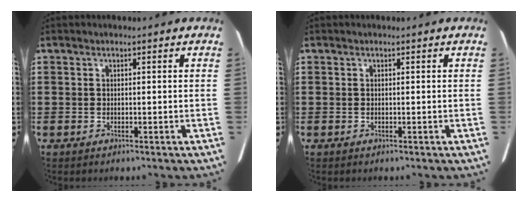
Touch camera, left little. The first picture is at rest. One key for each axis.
{"total": 0.0}